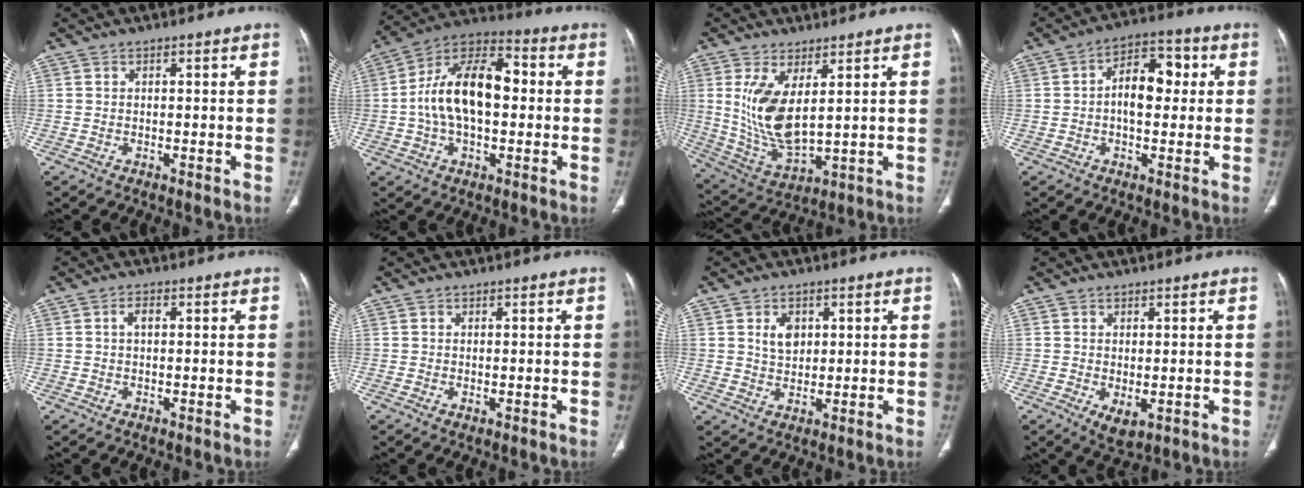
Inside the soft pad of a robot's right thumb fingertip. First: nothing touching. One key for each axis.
{"total": 17.3, "fx": 0.5, "fy": 9.7, "fz": 14.2, "tx": -0.240, "ty": 0.036, "tz": -0.001}
{"total": 11.9, "fx": 3.0, "fy": 5.1, "fz": 10.3, "tx": -0.203, "ty": -0.033, "tz": 0.077}
{"total": 9.3, "fx": 0.7, "fy": 5.5, "fz": 7.5, "tx": -0.097, "ty": 0.020, "tz": 0.004}
{"total": 2.0, "fx": 0.4, "fy": 1.0, "fz": 1.6, "tx": -0.030, "ty": 0.001, "tz": 0.006}
{"total": 0.6, "fx": 0.0, "fy": 0.3, "fz": 0.5, "tx": -0.013, "ty": -0.004, "tz": 0.002}
{"total": 4.5, "fx": 1.5, "fy": 3.3, "fz": 2.7, "tx": -0.027, "ty": -0.009, "tz": 0.029}
{"total": 3.5, "fx": -0.7, "fy": 1.8, "fz": 2.9, "tx": -0.047, "ty": -0.011, "tz": 0.002}